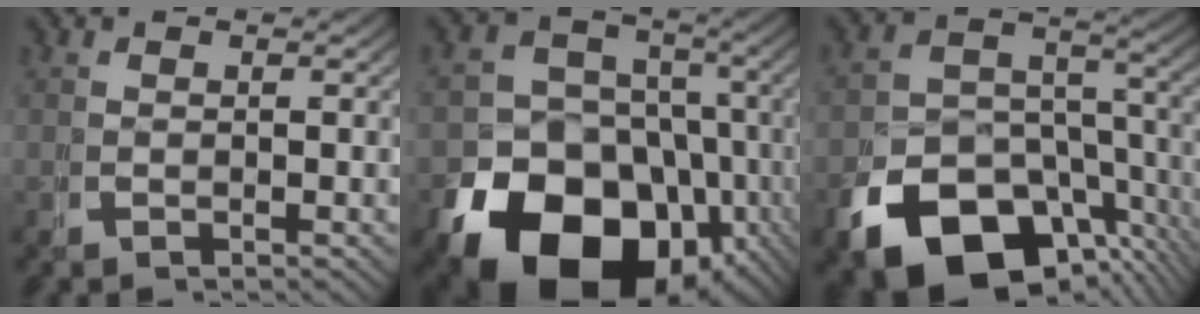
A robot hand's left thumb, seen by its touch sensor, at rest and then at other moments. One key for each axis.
{"total": 20.4, "fx": -8.7, "fy": 14.0, "fz": 12.0, "tx": -0.210, "ty": -0.088, "tz": -0.114}
{"total": 14.3, "fx": -7.4, "fy": 8.9, "fz": 8.4, "tx": -0.131, "ty": -0.042, "tz": -0.108}